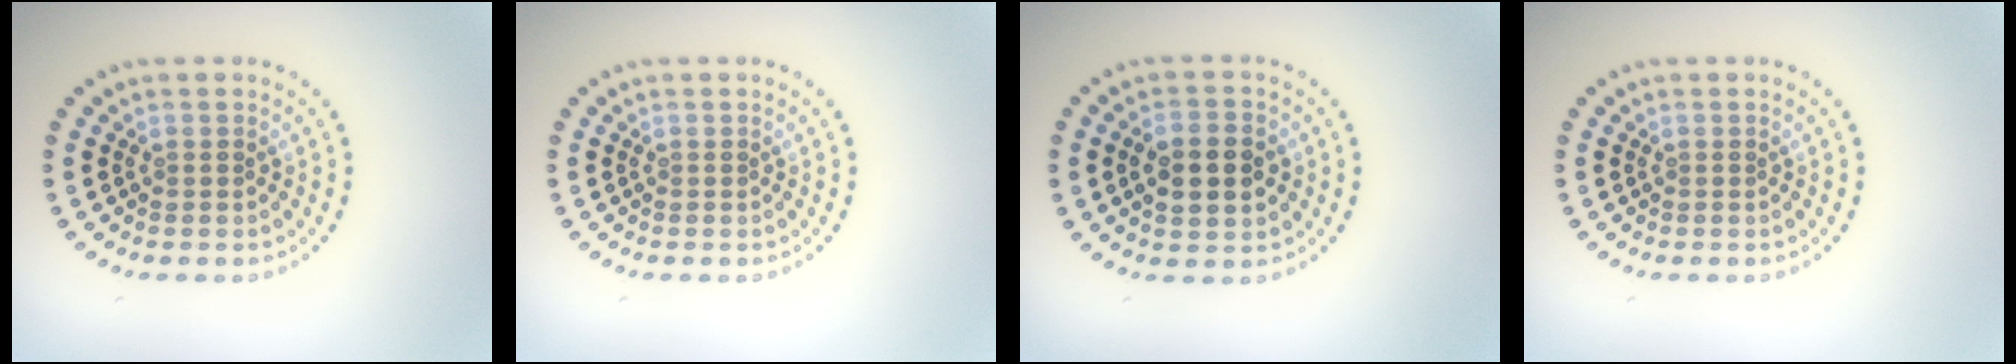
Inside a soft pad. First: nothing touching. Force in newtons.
{"total": 0.0}
{"total": 4.5, "press": 4.5, "slide": 0.1}
{"total": 0.0}